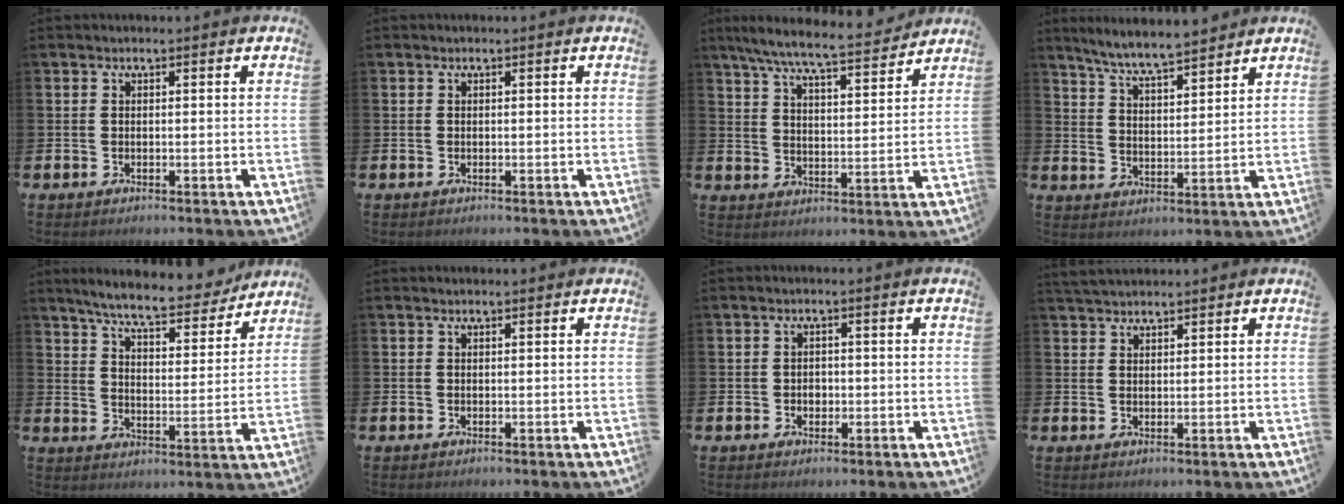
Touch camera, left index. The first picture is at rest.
{"total": 0.0}
{"total": 8.0, "force": [7.3, 0.6, 3.1], "torque": [-0.082, -0.046, 0.127]}
{"total": 6.5, "force": [6.2, 0.2, 1.9], "torque": [-0.063, -0.032, 0.112]}
{"total": 7.8, "force": [7.2, 1.0, 2.8], "torque": [-0.080, -0.042, 0.124]}
{"total": 0.0}
{"total": 1.4, "force": [-0.1, 1.2, 0.6], "torque": [-0.003, 0.004, -0.007]}
{"total": 2.9, "force": [2.7, 0.6, 0.5], "torque": [-0.012, -0.007, 0.051]}